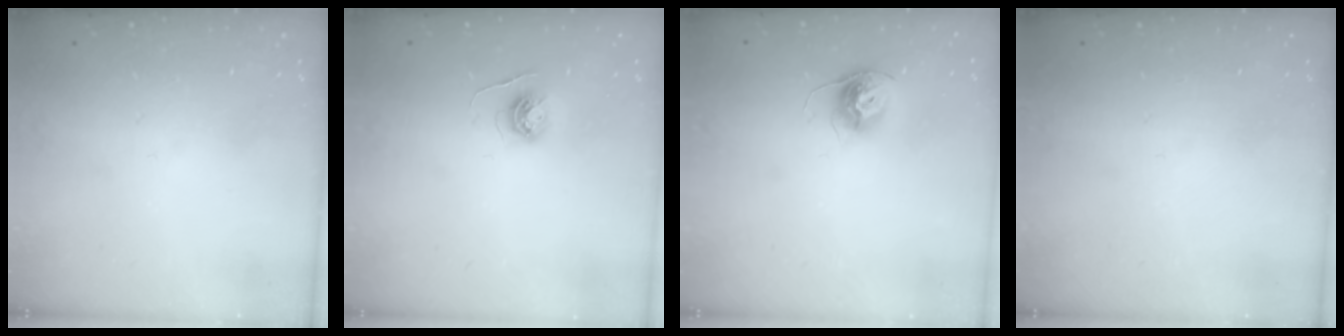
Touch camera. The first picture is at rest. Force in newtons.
{"total": 4.8, "press": 4.7, "slide": 0.5}
{"total": 10.8, "press": 10.8, "slide": 0.8}
{"total": 0.0}